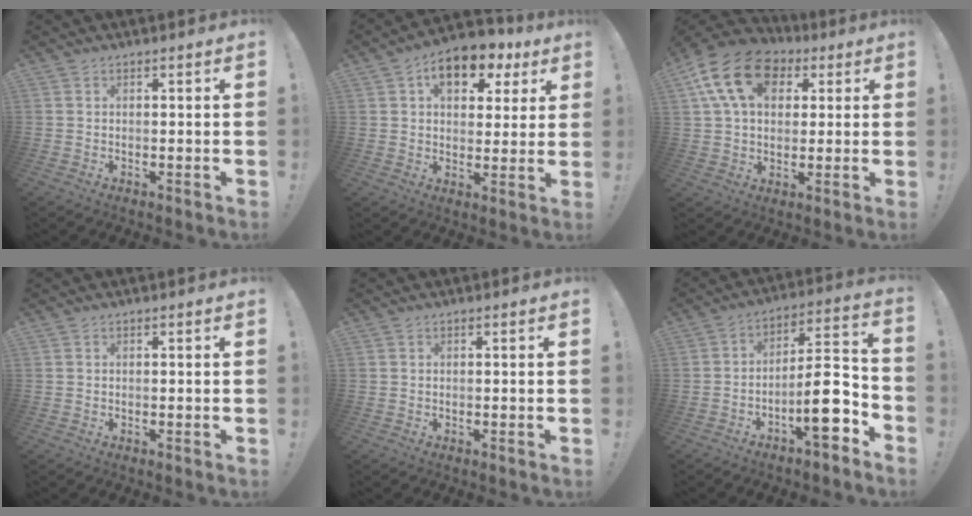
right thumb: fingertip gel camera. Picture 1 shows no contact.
{"total": 11.9, "force": [6.3, 7.1, 7.2], "torque": [-0.096, -0.033, 0.111]}
{"total": 17.9, "force": [6.3, 12.4, 11.3], "torque": [-0.182, -0.005, 0.117]}
{"total": 0.0}
{"total": 0.0}
{"total": 14.2, "force": [-6.1, 4.2, 12.1], "torque": [-0.175, 0.036, -0.097]}